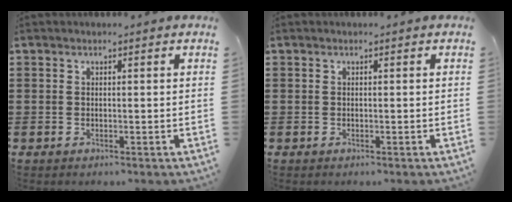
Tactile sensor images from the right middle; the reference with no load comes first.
{"total": 0.0}